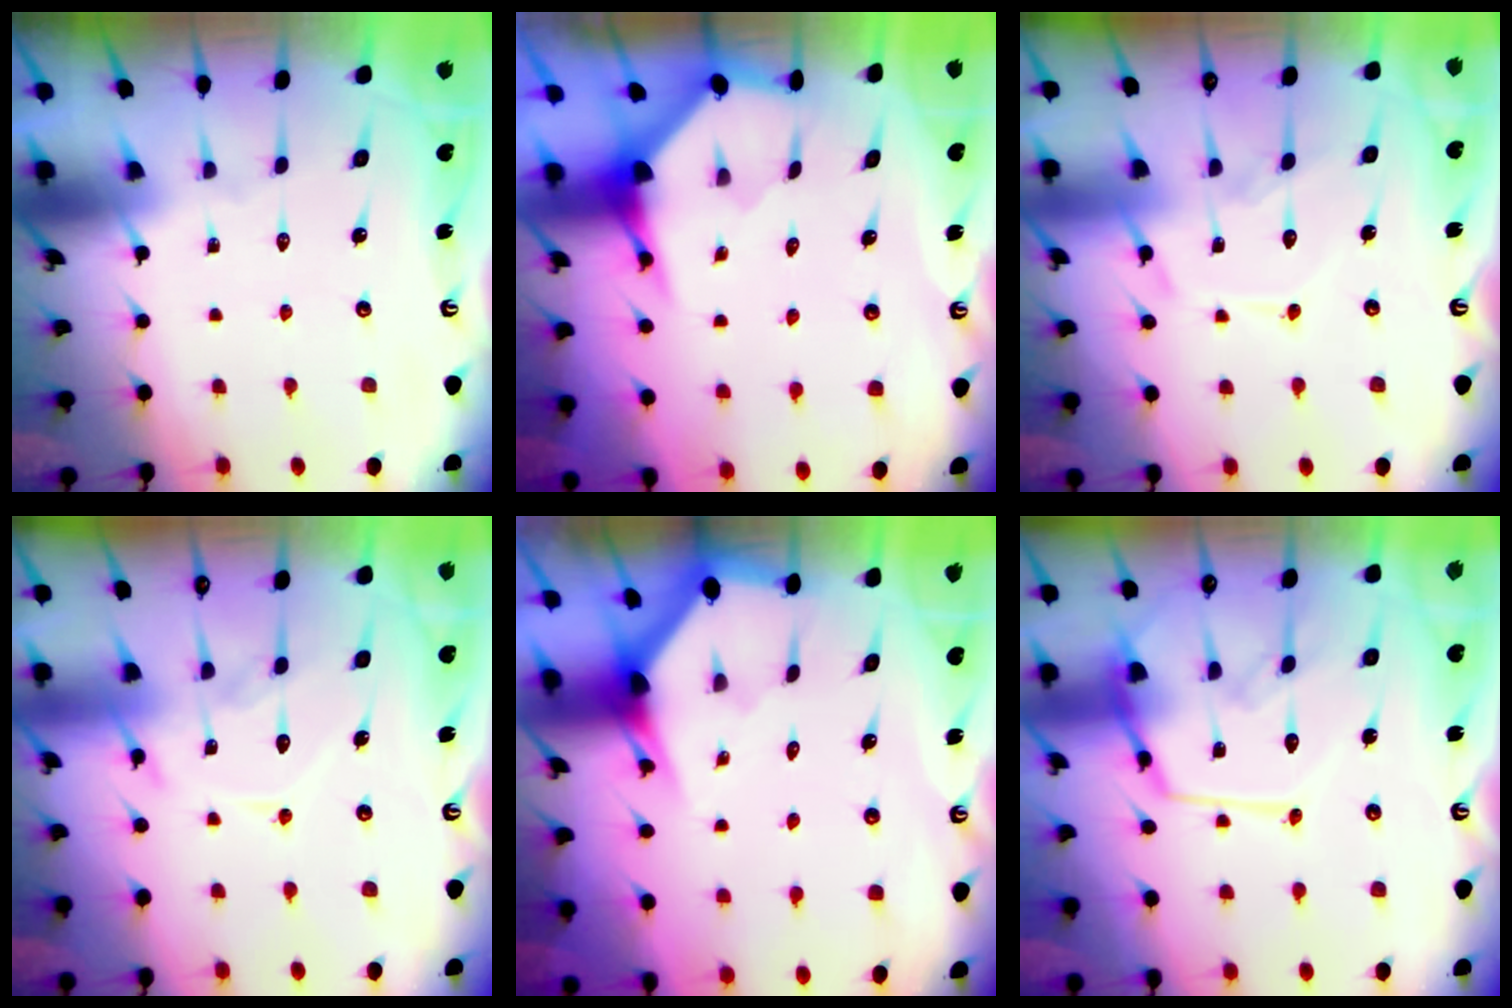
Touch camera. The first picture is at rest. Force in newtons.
{"total": 4.0, "press": 3.9, "slide": 0.4}
{"total": 11.1, "press": 11.1, "slide": 0.7}
{"total": 12.3, "press": 12.2, "slide": 1.0}
{"total": 2.9, "press": 2.9, "slide": 0.1}
{"total": 15.3, "press": 15.2, "slide": 1.3}